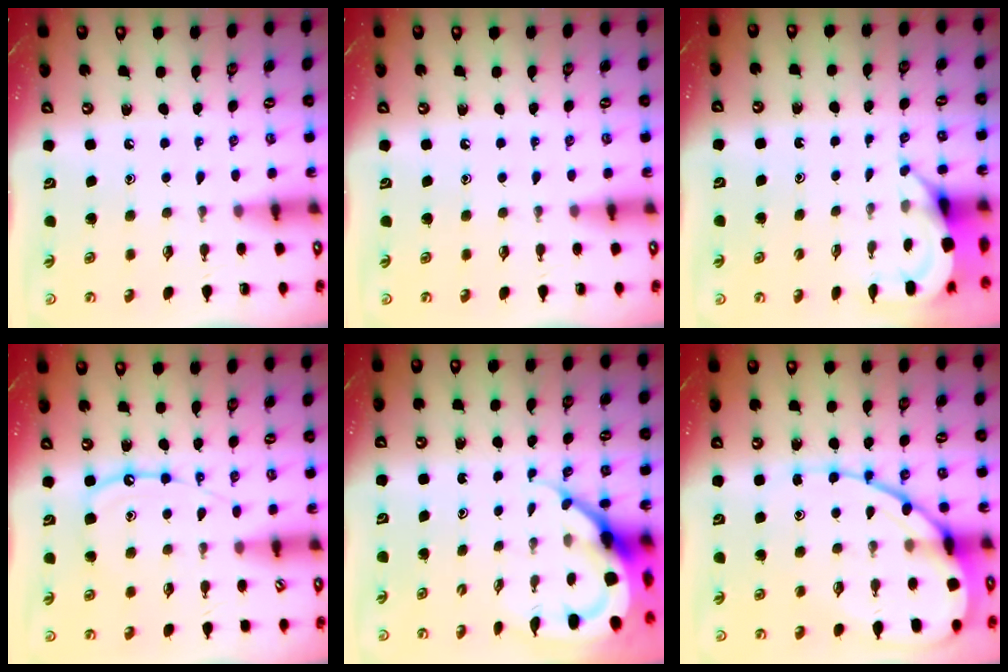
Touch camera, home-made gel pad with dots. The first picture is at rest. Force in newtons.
{"total": 0.0}
{"total": 4.0, "press": 4.0, "slide": 0.5}
{"total": 10.0, "press": 10.0, "slide": 0.9}
{"total": 8.0, "press": 7.9, "slide": 1.1}
{"total": 15.0, "press": 14.9, "slide": 1.2}